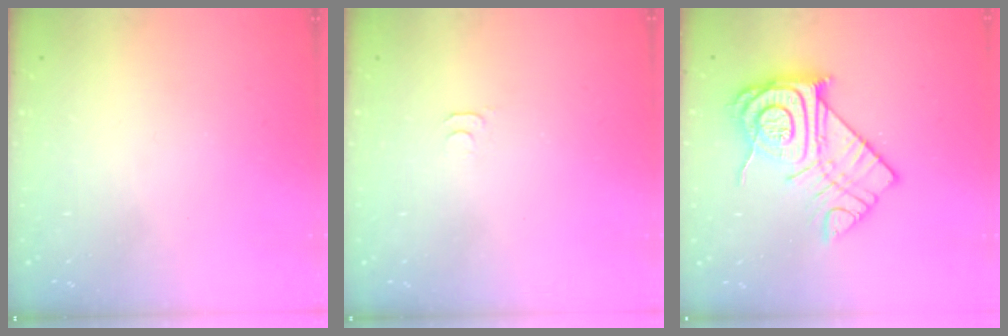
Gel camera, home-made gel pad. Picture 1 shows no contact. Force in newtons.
{"total": 2.8, "press": 2.7, "slide": 0.5}
{"total": 17.3, "press": 17.2, "slide": 1.3}